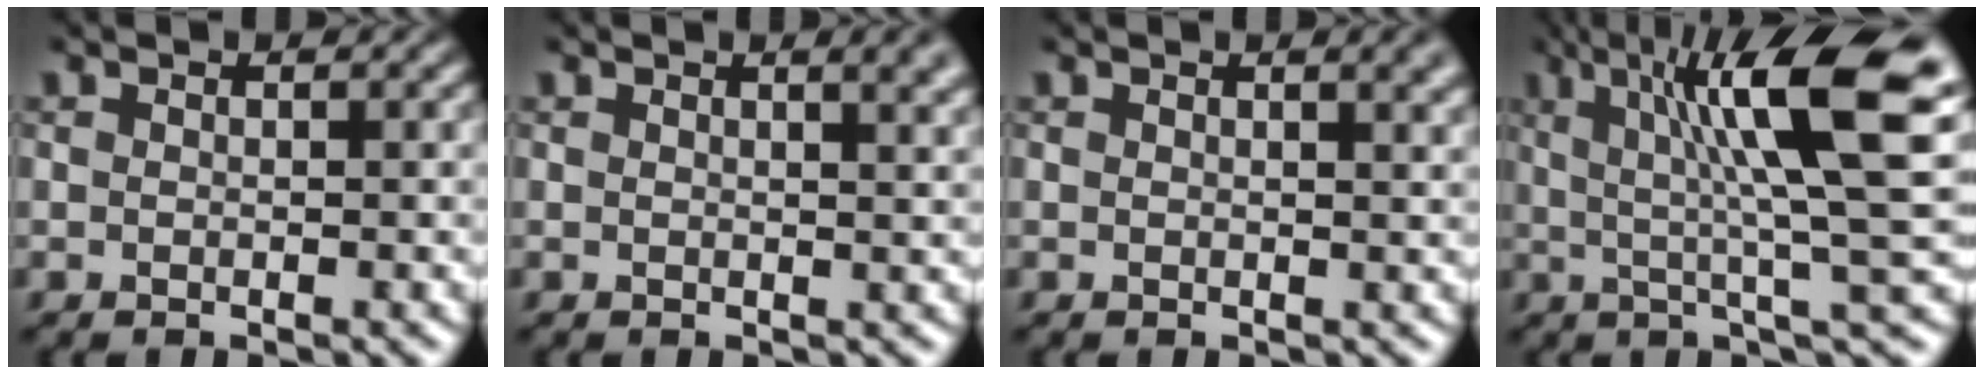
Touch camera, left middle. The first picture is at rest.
{"total": 3.5, "force": [1.9, 1.5, 2.6], "torque": [-0.007, 0.011, 0.012]}
{"total": 2.9, "force": [1.6, 1.2, 2.2], "torque": [-0.006, 0.006, 0.013]}
{"total": 13.1, "force": [4.1, 2.9, 12.1], "torque": [-0.179, 0.015, 0.064]}